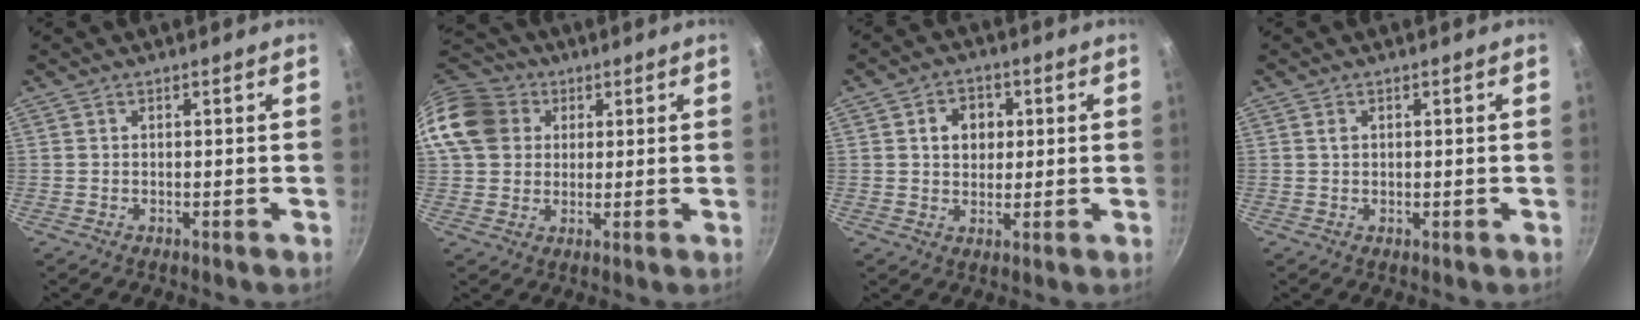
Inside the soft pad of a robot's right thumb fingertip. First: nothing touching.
{"total": 13.1, "force": [3.8, 10.9, 6.2], "torque": [-0.099, 0.017, 0.059]}
{"total": 6.2, "force": [1.5, 5.1, 3.3], "torque": [-0.028, 0.005, 0.019]}
{"total": 1.1, "force": [0.3, 0.7, 0.7], "torque": [-0.008, 0.000, 0.006]}